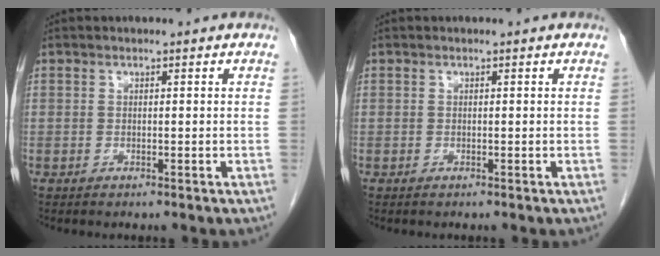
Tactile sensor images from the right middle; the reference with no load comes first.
{"total": 0.0}